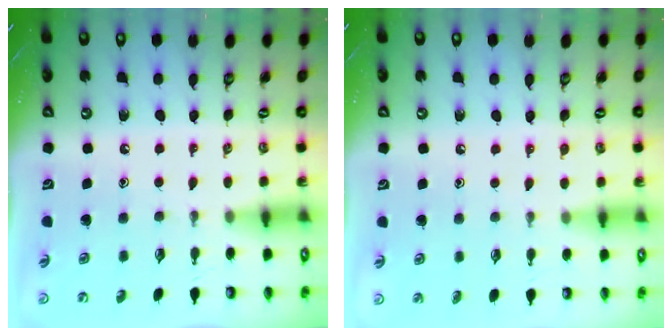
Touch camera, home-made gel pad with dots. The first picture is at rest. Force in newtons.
{"total": 4.1, "press": 4.0, "slide": 0.5}